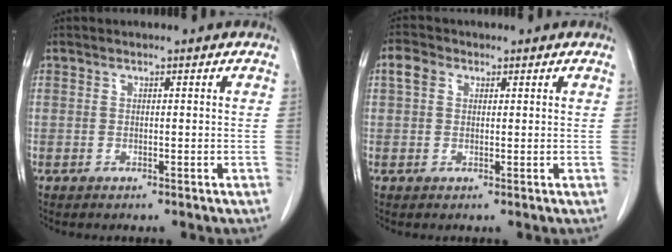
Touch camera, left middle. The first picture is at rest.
{"total": 2.7, "force": [1.0, 2.0, 1.4], "torque": [-0.033, 0.016, 0.020]}